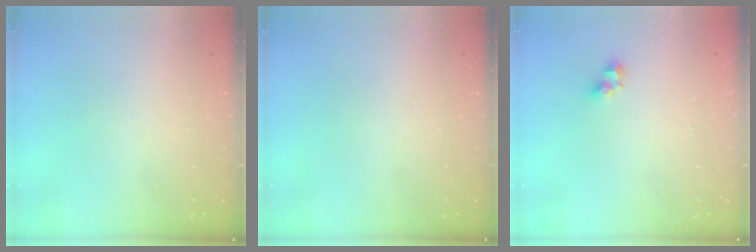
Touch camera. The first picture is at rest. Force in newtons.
{"total": 0.0}
{"total": 3.7, "press": 3.7, "slide": 0.3}